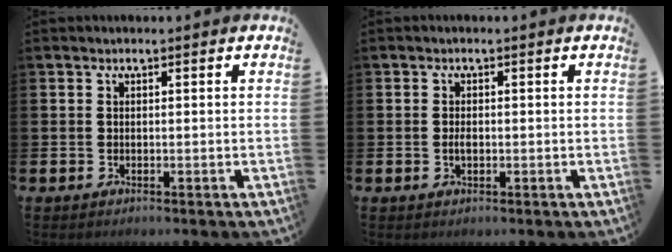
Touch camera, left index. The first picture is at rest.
{"total": 1.3, "force": [-0.2, 0.6, 1.1], "torque": [-0.019, 0.002, -0.005]}